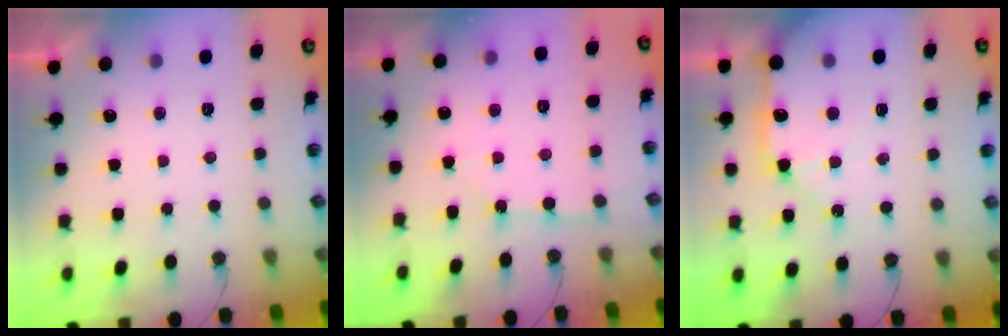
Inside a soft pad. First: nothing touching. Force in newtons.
{"total": 2.1, "press": 2.1, "slide": 0.2}
{"total": 11.5, "press": 11.4, "slide": 1.6}